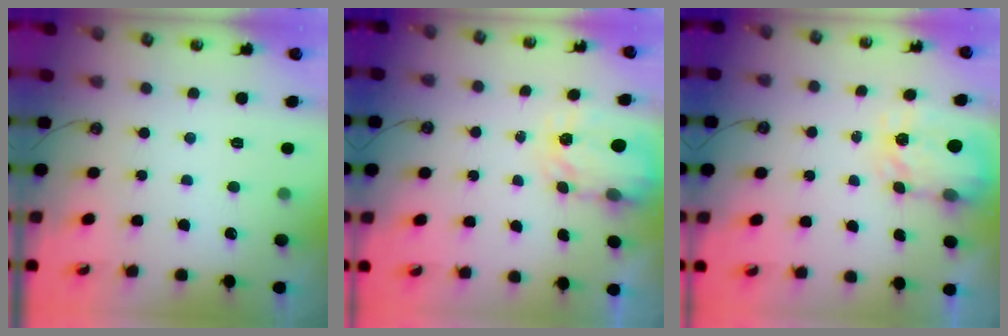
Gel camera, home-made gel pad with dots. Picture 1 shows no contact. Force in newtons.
{"total": 3.6, "press": 3.5, "slide": 0.5}
{"total": 3.8, "press": 3.7, "slide": 0.5}